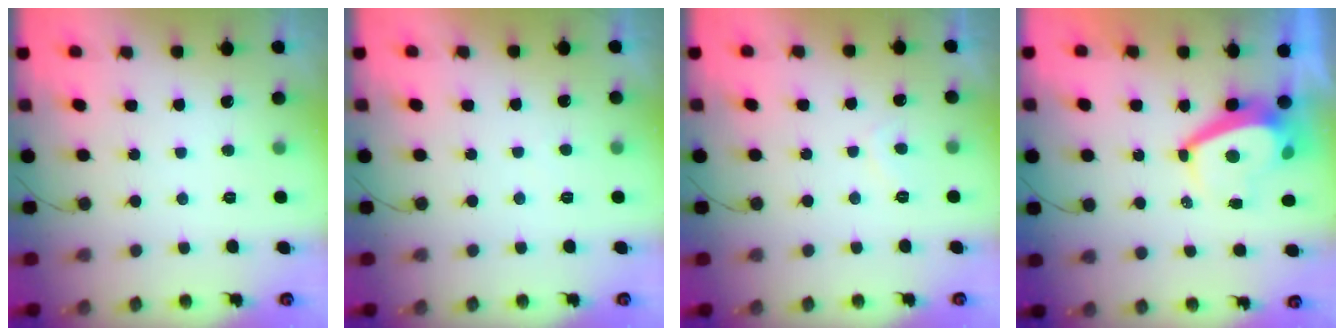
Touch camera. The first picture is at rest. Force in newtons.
{"total": 0.8, "press": 0.6, "slide": 0.4}
{"total": 1.6, "press": 1.5, "slide": 0.6}
{"total": 6.3, "press": 6.2, "slide": 0.8}